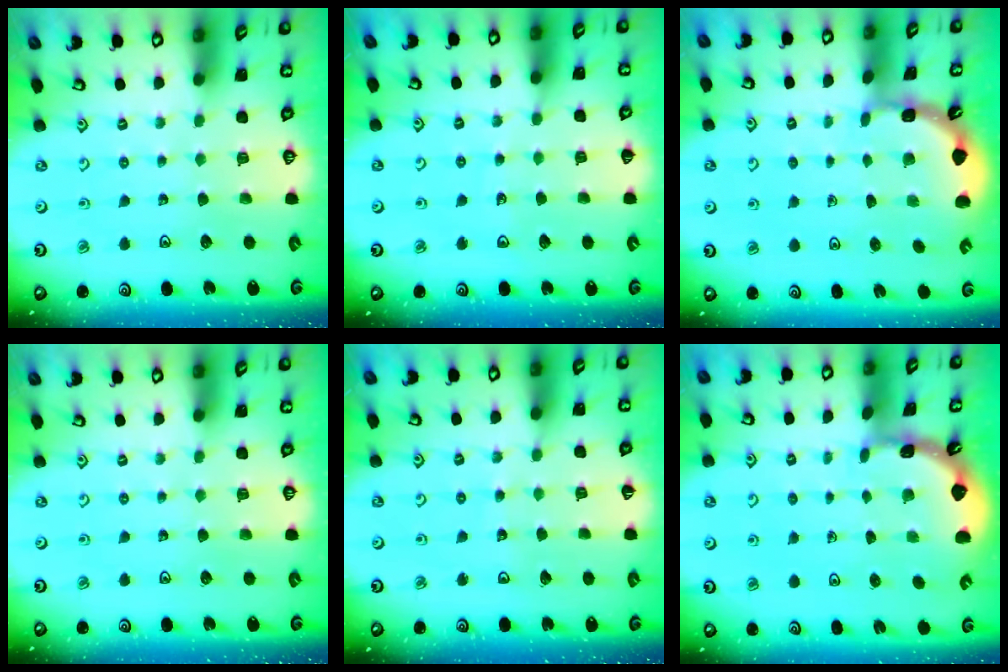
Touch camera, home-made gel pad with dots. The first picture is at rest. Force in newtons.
{"total": 2.9, "press": 2.9, "slide": 0.3}
{"total": 1.7, "press": 1.7, "slide": 0.0}
{"total": 0.0}
{"total": 4.7, "press": 4.7, "slide": 0.7}
{"total": 1.7, "press": 1.7, "slide": 0.1}